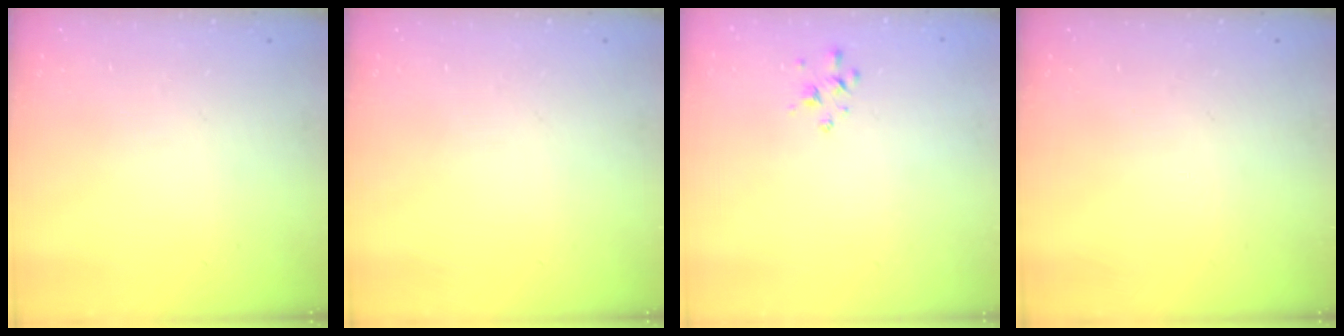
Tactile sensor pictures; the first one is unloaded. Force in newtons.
{"total": 0.0}
{"total": 2.0, "press": 2.0, "slide": 0.4}
{"total": 0.0}